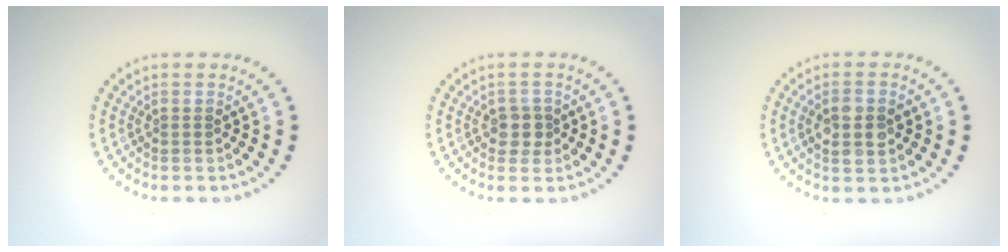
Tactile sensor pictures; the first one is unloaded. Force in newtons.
{"total": 1.8, "press": 1.6, "slide": 0.7}
{"total": 3.1, "press": 3.1, "slide": 0.2}